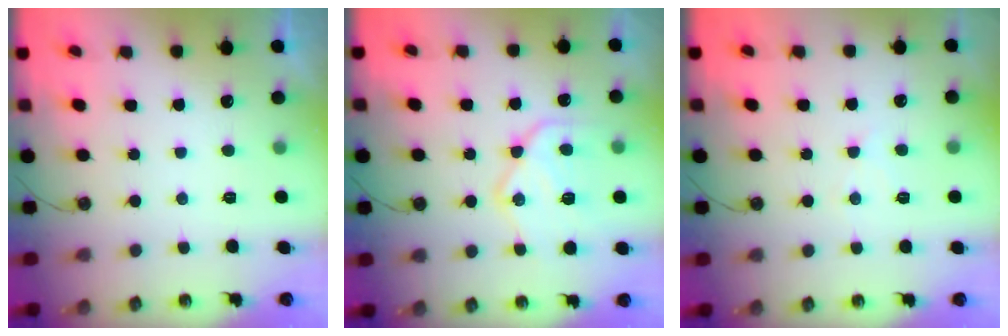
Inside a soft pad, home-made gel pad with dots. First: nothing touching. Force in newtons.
{"total": 17.2, "press": 17.2, "slide": 1.4}
{"total": 5.8, "press": 5.8, "slide": 1.0}